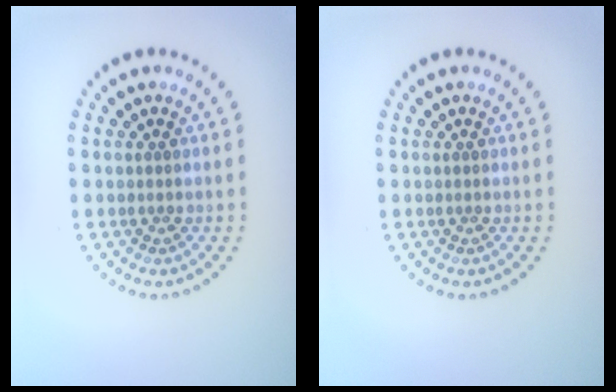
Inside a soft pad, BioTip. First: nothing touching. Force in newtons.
{"total": 0.0}